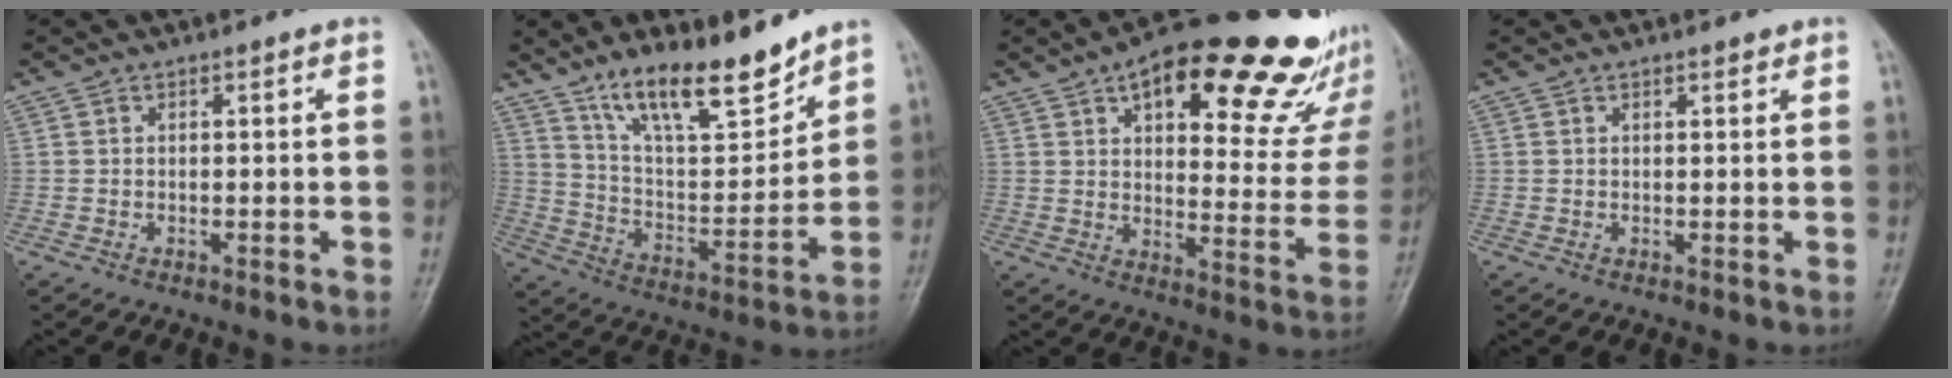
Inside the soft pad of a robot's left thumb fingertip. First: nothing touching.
{"total": 15.9, "force": [12.2, 4.6, 9.1], "torque": [-0.120, -0.080, 0.221]}
{"total": 27.4, "force": [17.0, 10.2, 19.0], "torque": [-0.220, -0.052, 0.227]}
{"total": 0.9, "force": [0.7, 0.3, 0.4], "torque": [-0.006, -0.004, 0.008]}